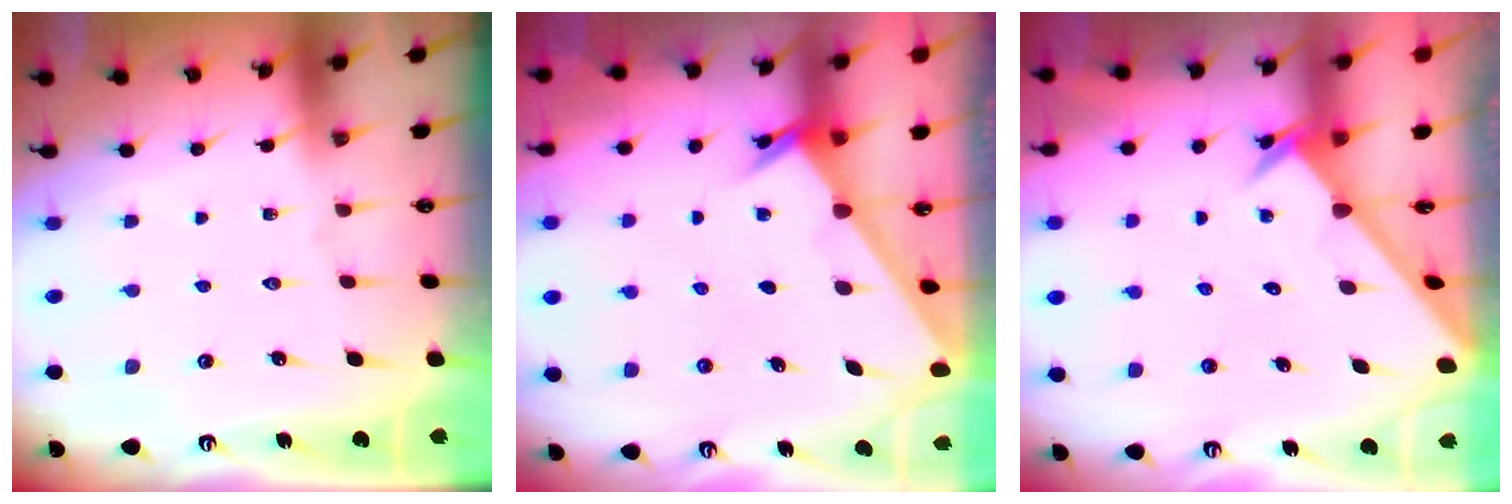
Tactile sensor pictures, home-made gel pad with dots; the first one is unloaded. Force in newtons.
{"total": 2.4, "press": 2.4, "slide": 0.3}
{"total": 2.3, "press": 2.3, "slide": 0.2}